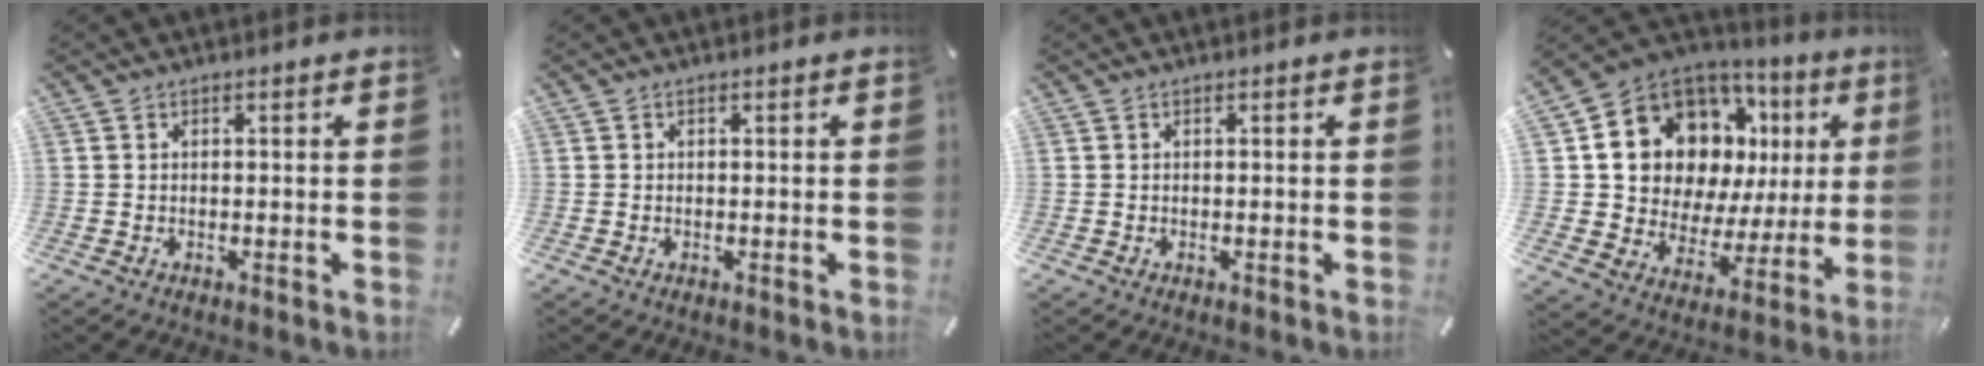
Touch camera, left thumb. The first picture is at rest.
{"total": 0.0}
{"total": 0.0}
{"total": 13.8, "force": [7.9, 9.9, 5.5], "torque": [-0.098, -0.076, 0.150]}